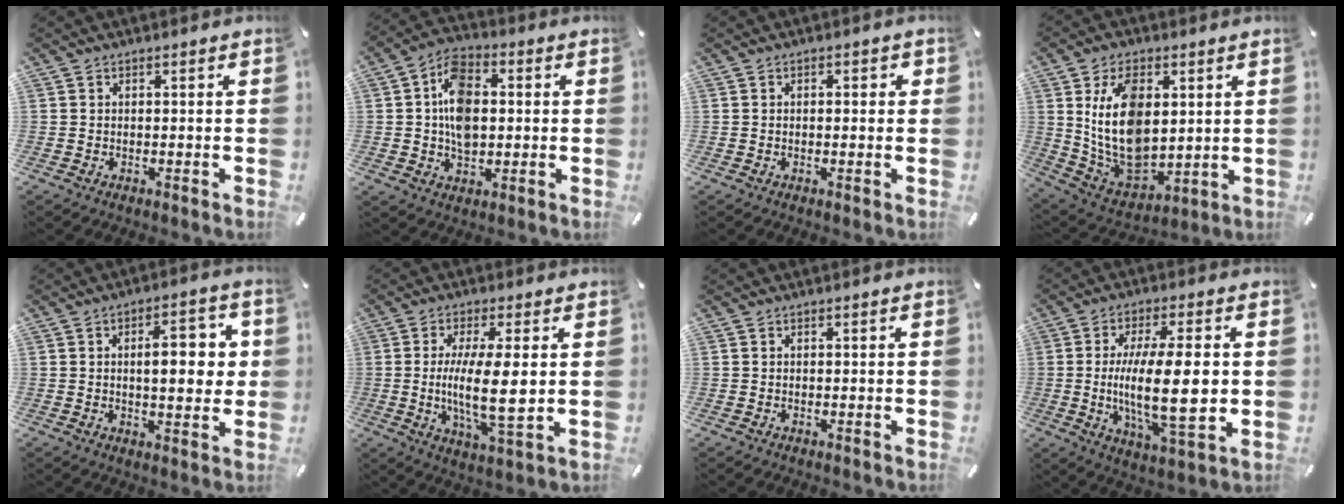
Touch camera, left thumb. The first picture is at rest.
{"total": 11.0, "force": [0.5, 7.8, 7.8], "torque": [-0.141, 0.007, 0.009]}
{"total": 1.4, "force": [-0.1, 0.7, 1.3], "torque": [-0.023, 0.004, -0.004]}
{"total": 16.8, "force": [3.4, 10.8, 12.5], "torque": [-0.251, -0.017, 0.061]}
{"total": 10.5, "force": [1.5, 4.6, 9.3], "torque": [-0.128, -0.003, 0.015]}
{"total": 12.4, "force": [0.4, 2.8, 12.1], "torque": [-0.223, -0.019, 0.001]}
{"total": 0.0}
{"total": 17.3, "force": [0.3, 5.0, 16.5], "torque": [-0.307, -0.022, -0.008]}